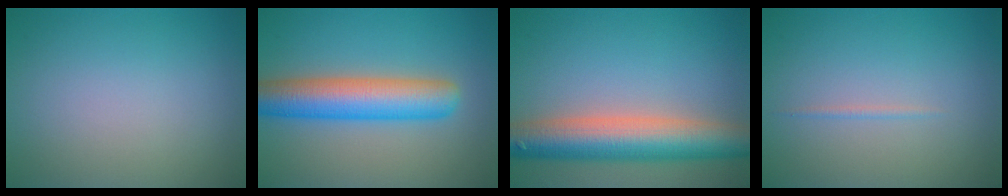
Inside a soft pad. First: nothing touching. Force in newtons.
{"total": 7.4, "press": 7.4, "slide": 0.2}
{"total": 8.9, "press": 8.9, "slide": 0.5}
{"total": 0.5, "press": 0.5, "slide": 0.0}